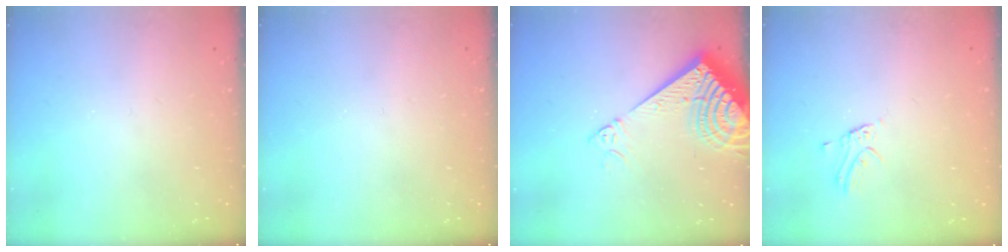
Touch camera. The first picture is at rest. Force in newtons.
{"total": 0.0}
{"total": 14.0, "press": 13.8, "slide": 2.1}
{"total": 1.8, "press": 1.8, "slide": 0.1}